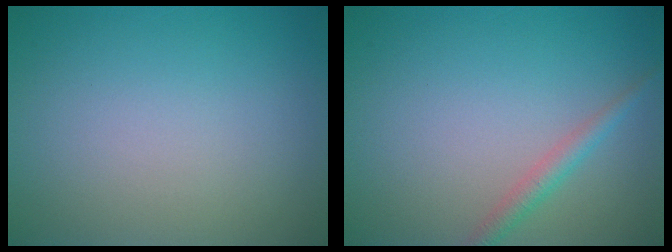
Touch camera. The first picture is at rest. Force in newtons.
{"total": 1.8, "press": 1.8, "slide": 0.0}